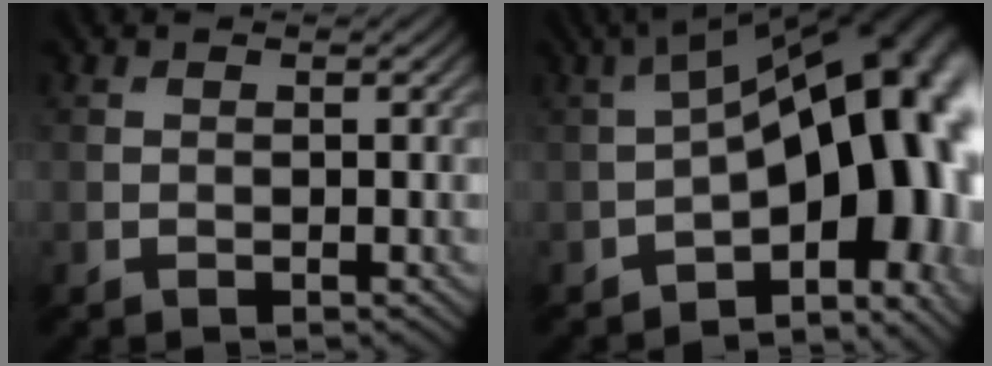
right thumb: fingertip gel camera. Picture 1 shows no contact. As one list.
[{"total": 18.8, "force": [-2.4, 9.5, 16.1], "torque": [-0.203, -0.010, -0.017]}]